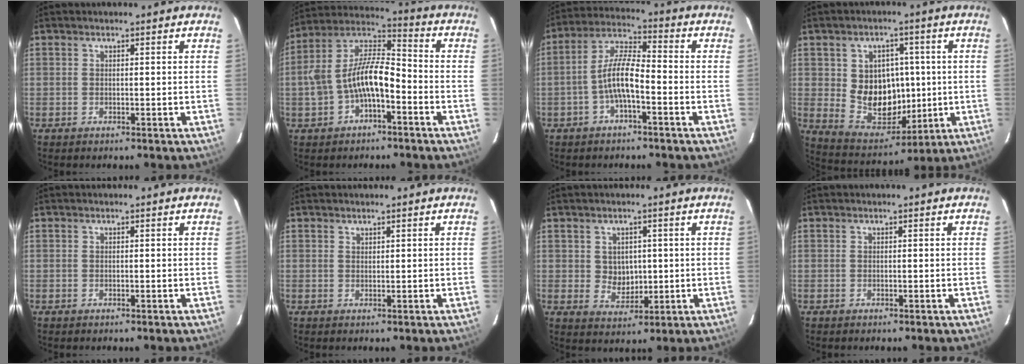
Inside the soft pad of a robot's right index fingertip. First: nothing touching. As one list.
[{"total": 12.7, "force": [-3.7, 5.9, 10.6], "torque": [-0.214, 0.020, -0.062]}, {"total": 7.9, "force": [-2.8, 2.1, 7.1], "torque": [-0.152, 0.013, -0.052]}, {"total": 12.6, "force": [0.5, 10.5, 7.0], "torque": [-0.137, 0.002, 0.035]}, {"total": 0.0}, {"total": 0.6, "force": [0.6, 0.2, 0.0], "torque": [0.000, 0.002, 0.013]}, {"total": 4.6, "force": [0.7, 4.0, 2.1], "torque": [-0.032, 0.001, 0.022]}, {"total": 0.0}]